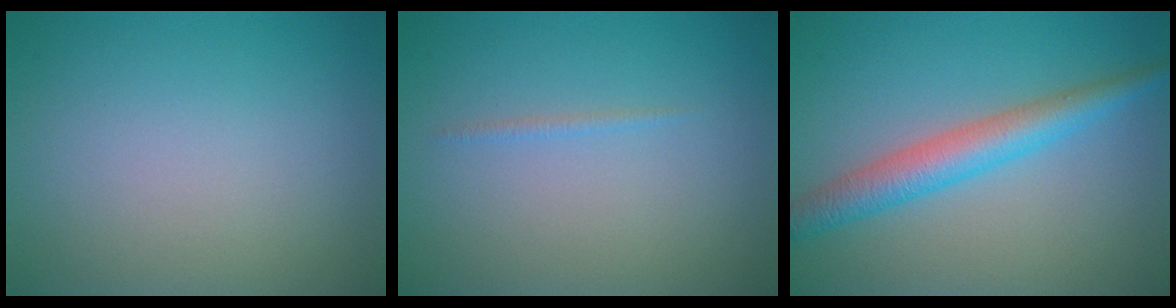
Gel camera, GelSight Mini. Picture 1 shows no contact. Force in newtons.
{"total": 0.6, "press": 0.6, "slide": 0.1}
{"total": 4.2, "press": 4.2, "slide": 0.1}